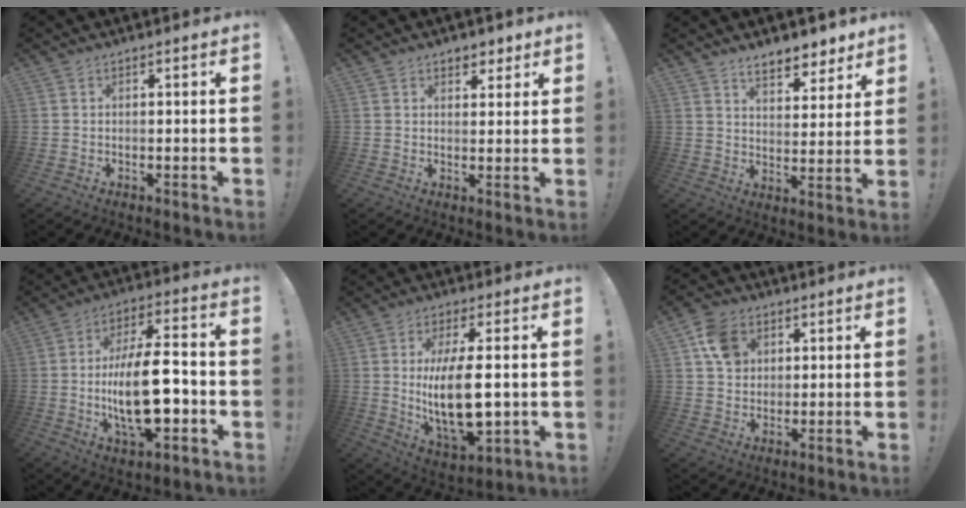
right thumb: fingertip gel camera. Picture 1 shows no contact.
{"total": 4.2, "force": [2.8, 2.9, 1.1], "torque": [0.007, -0.016, 0.048]}
{"total": 8.6, "force": [7.2, 3.3, 3.3], "torque": [-0.035, -0.055, 0.131]}
{"total": 19.0, "force": [-3.4, 7.4, 17.1], "torque": [-0.312, 0.002, -0.060]}
{"total": 17.1, "force": [0.6, 6.9, 15.6], "torque": [-0.278, -0.024, 0.007]}
{"total": 10.1, "force": [4.0, 8.1, 4.5], "torque": [-0.055, -0.010, 0.082]}